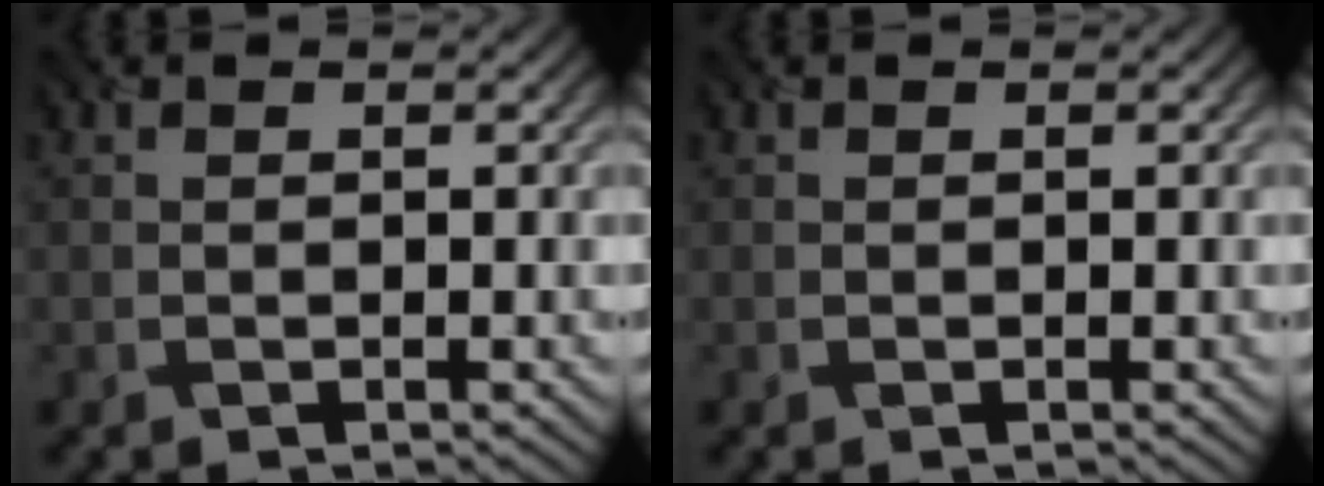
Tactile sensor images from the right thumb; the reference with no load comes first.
{"total": 0.0}